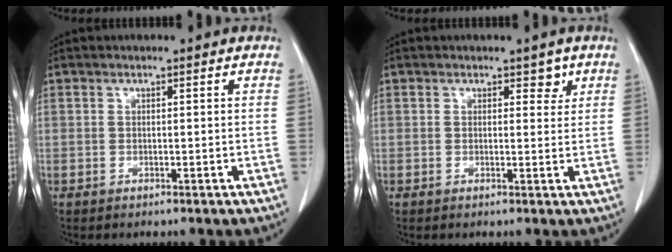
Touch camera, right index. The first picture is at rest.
{"total": 2.4, "force": [1.5, 1.3, 1.2], "torque": [-0.010, -0.004, 0.021]}